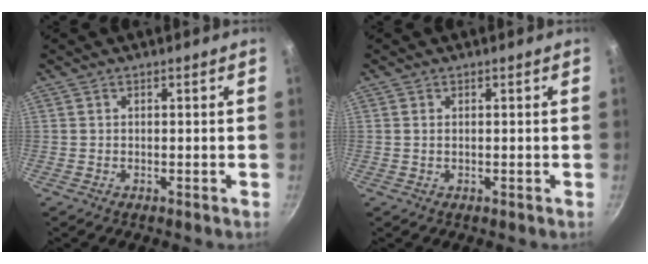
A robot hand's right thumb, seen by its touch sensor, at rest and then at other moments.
{"total": 0.6, "force": [0.2, 0.3, 0.5], "torque": [-0.011, 0.000, 0.003]}